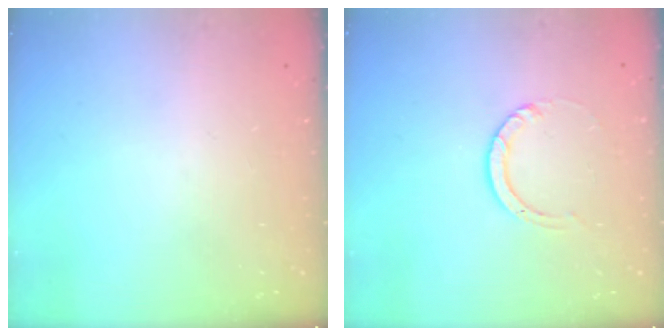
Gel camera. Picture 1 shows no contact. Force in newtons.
{"total": 3.0, "press": 3.0, "slide": 0.3}